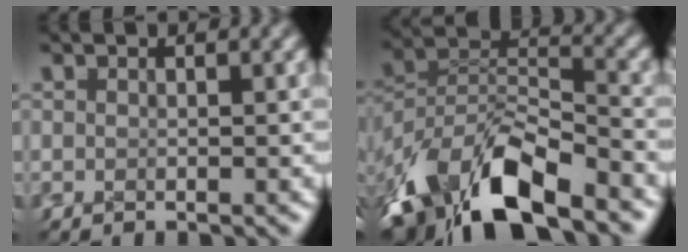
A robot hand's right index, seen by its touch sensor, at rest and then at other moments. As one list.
[{"total": 10.5, "force": [-6.6, 5.5, 6.2], "torque": [-0.106, -0.028, -0.102]}]